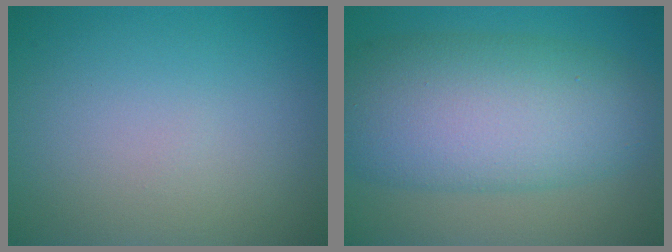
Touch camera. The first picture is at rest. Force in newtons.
{"total": 11.0, "press": 11.0, "slide": 0.0}